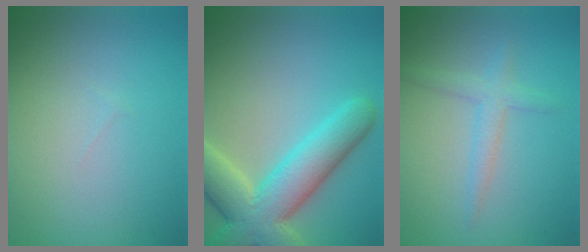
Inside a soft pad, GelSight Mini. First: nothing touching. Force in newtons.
{"total": 9.0, "press": 9.0, "slide": 0.6}
{"total": 2.0, "press": 2.0, "slide": 0.1}